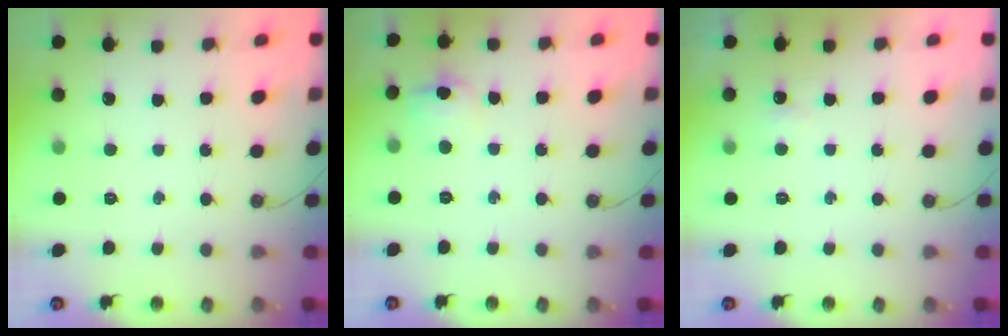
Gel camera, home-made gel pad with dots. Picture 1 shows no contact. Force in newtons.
{"total": 4.7, "press": 4.5, "slide": 1.5}
{"total": 2.8, "press": 2.7, "slide": 0.5}